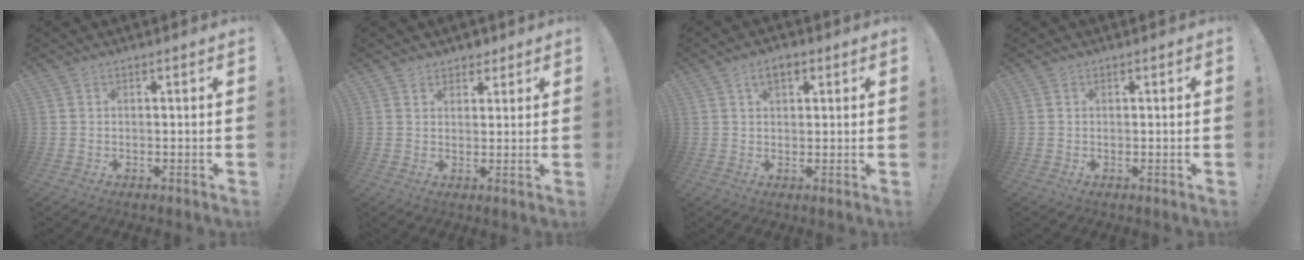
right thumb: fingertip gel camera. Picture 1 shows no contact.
{"total": 3.5, "force": [2.7, 2.3, 0.2], "torque": [0.017, -0.016, 0.047]}
{"total": 4.2, "force": [1.9, 2.4, 2.9], "torque": [-0.044, 0.004, 0.031]}
{"total": 0.0}